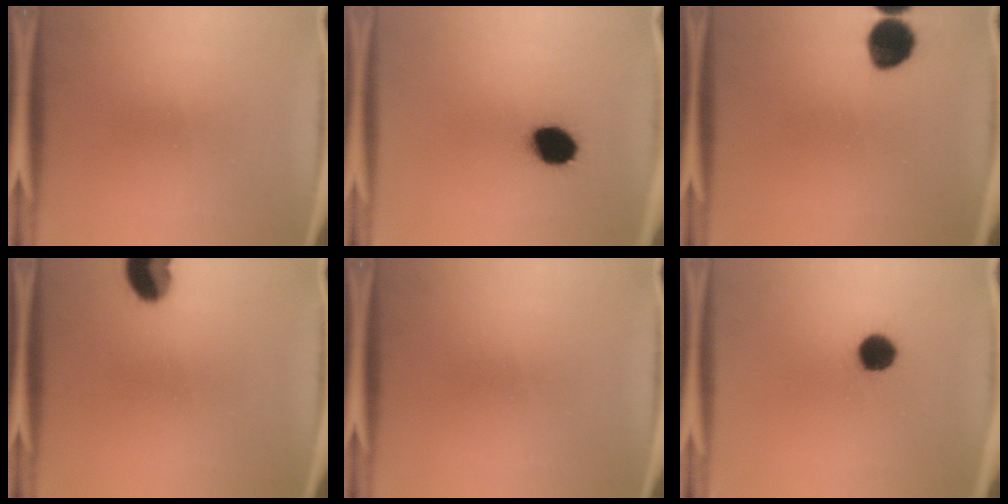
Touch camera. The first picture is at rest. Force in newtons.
{"total": 9.3}
{"total": 8.6}
{"total": 7.2}
{"total": 0.0}
{"total": 6.5}